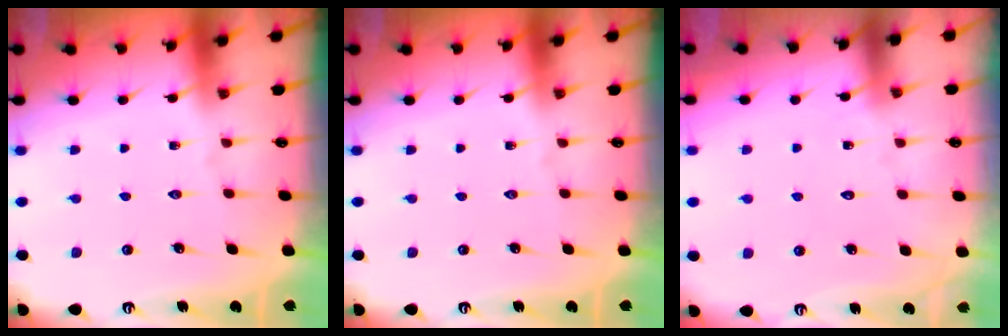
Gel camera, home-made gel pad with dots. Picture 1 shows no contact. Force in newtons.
{"total": 0.0}
{"total": 5.6, "press": 5.6, "slide": 0.3}